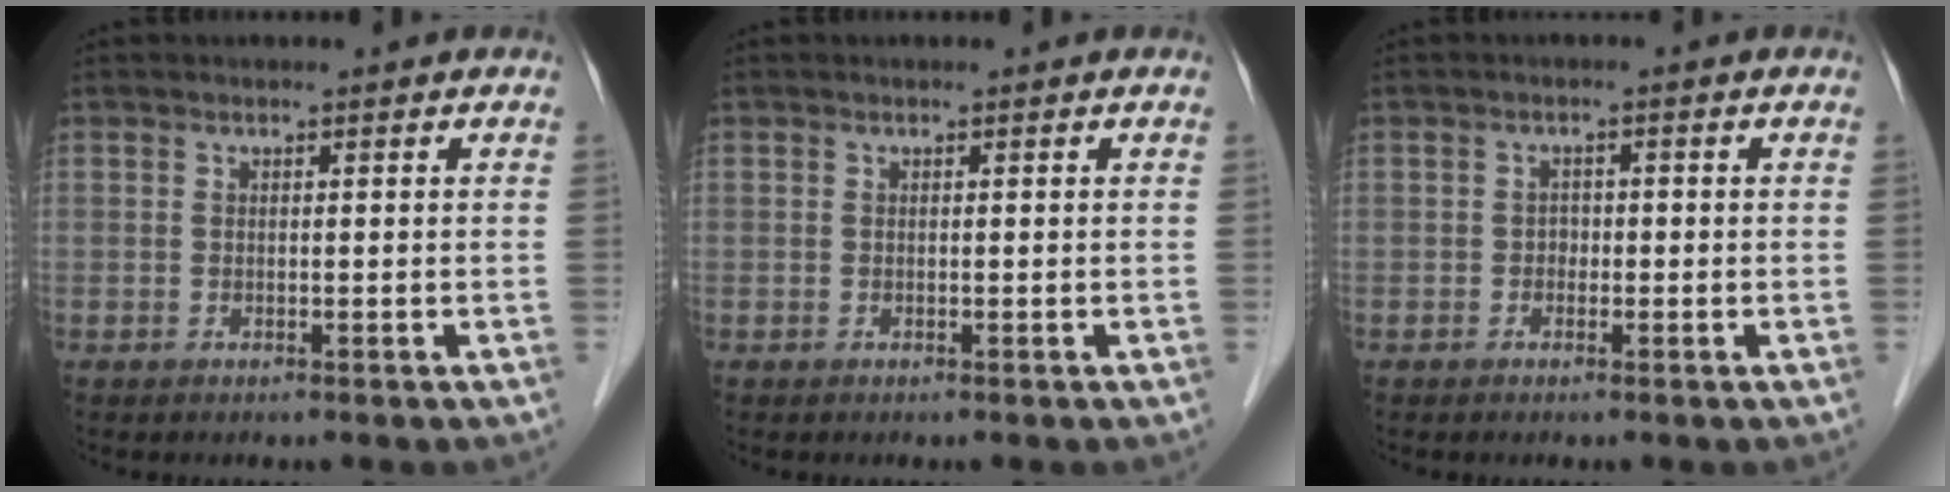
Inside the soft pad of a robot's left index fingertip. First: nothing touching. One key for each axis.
{"total": 0.0}
{"total": 1.1, "fx": -0.4, "fy": 0.9, "fz": 0.5, "tx": -0.004, "ty": 0.005, "tz": -0.007}